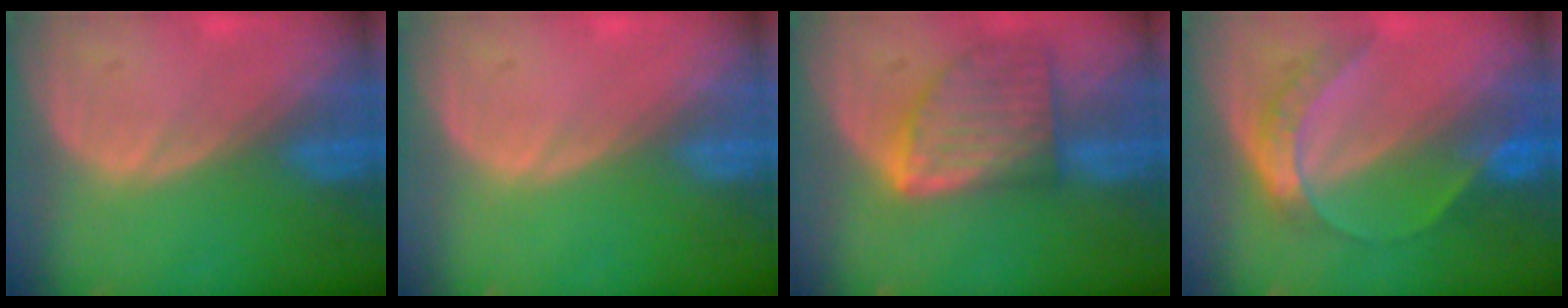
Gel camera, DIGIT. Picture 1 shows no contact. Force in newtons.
{"total": 0.0}
{"total": 8.3, "press": 7.5, "slide": 3.5}
{"total": 6.8, "press": 5.5, "slide": 4.0}